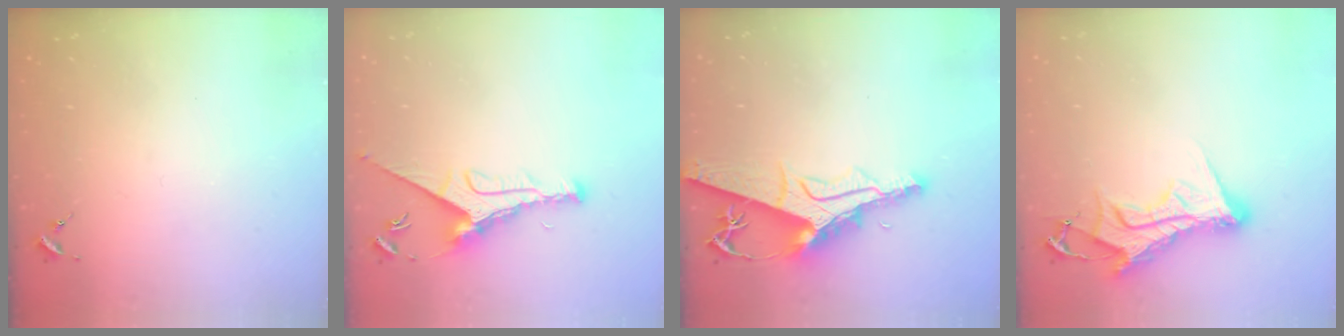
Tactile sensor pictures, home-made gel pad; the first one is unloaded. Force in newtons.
{"total": 10.6, "press": 10.5, "slide": 1.1}
{"total": 13.2, "press": 13.1, "slide": 1.4}
{"total": 12.6, "press": 12.5, "slide": 1.4}